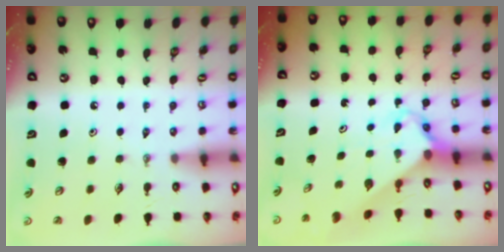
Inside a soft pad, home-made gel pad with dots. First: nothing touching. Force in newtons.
{"total": 2.7, "press": 2.7, "slide": 0.2}